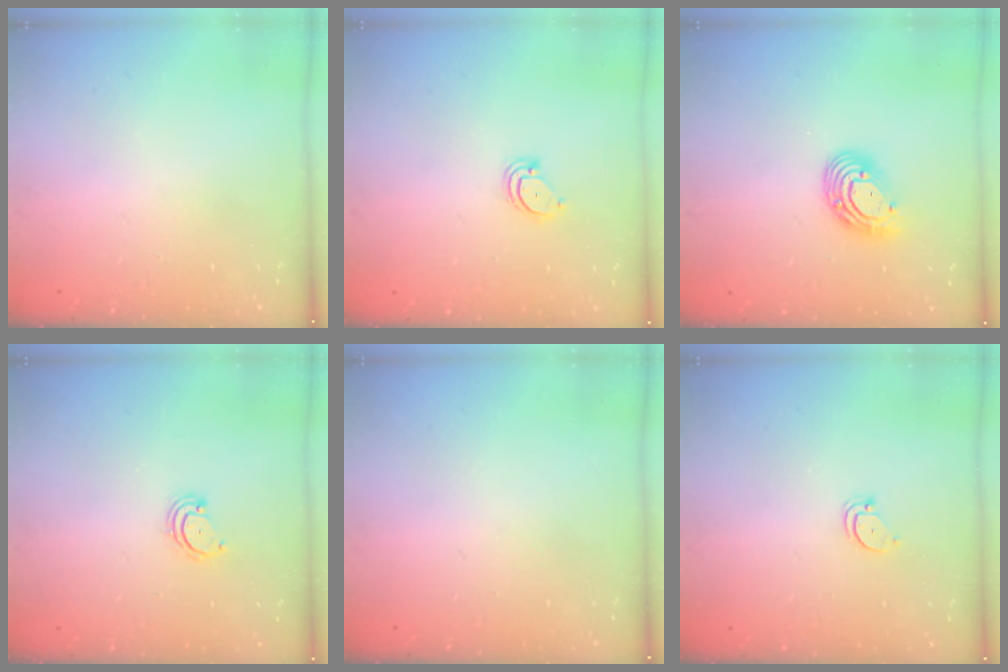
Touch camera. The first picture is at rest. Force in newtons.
{"total": 2.9, "press": 2.9, "slide": 0.2}
{"total": 9.9, "press": 9.8, "slide": 1.2}
{"total": 2.8, "press": 2.8, "slide": 0.3}
{"total": 0.0}
{"total": 2.6, "press": 2.6, "slide": 0.1}